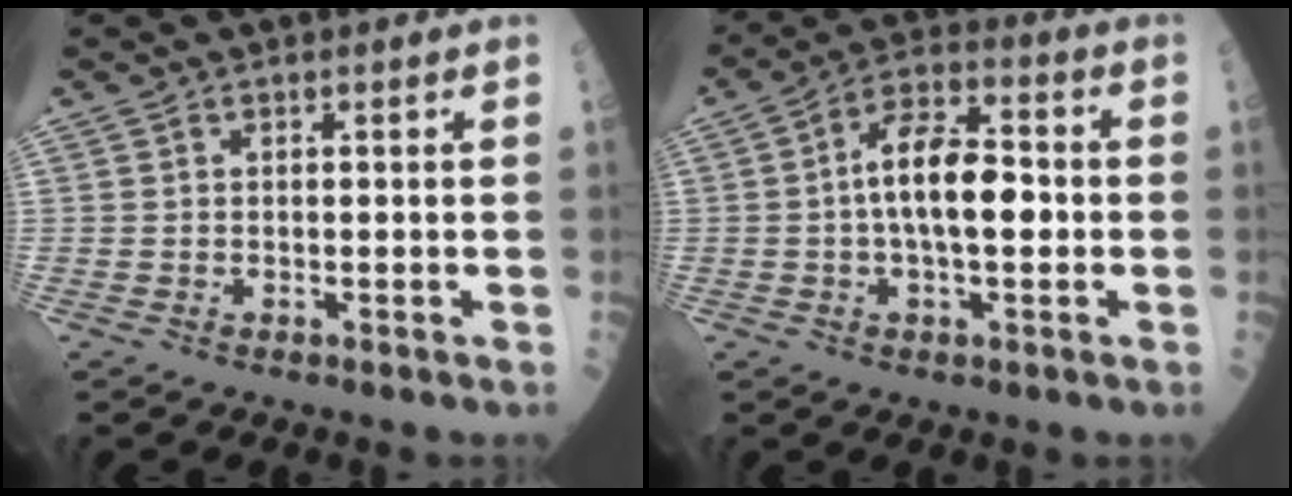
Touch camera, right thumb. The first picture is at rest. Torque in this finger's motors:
{"motor_torque": [0.24, 0.27, 0.21, -0.17, 0.09]}